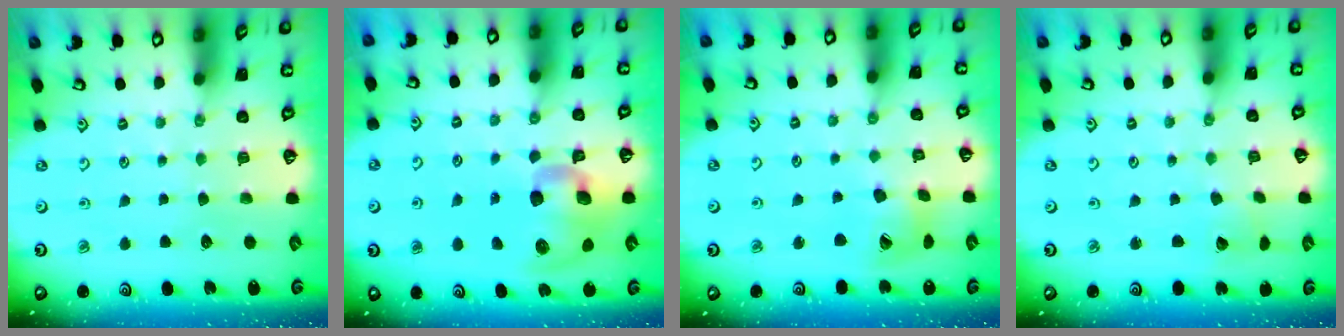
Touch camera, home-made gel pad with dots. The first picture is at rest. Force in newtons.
{"total": 14.0, "press": 13.8, "slide": 2.4}
{"total": 13.4, "press": 13.3, "slide": 1.5}
{"total": 3.3, "press": 3.3, "slide": 0.1}